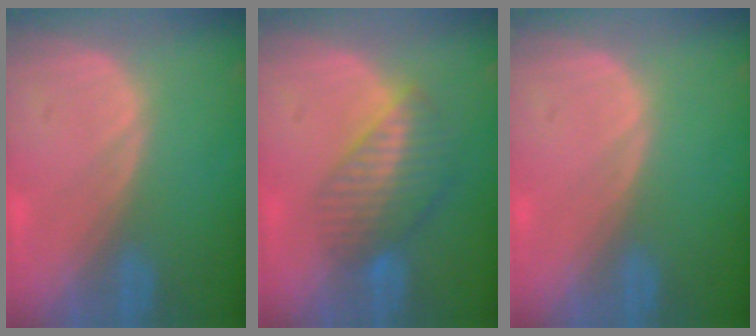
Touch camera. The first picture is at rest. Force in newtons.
{"total": 7.0, "press": 6.1, "slide": 3.5}
{"total": 0.0}